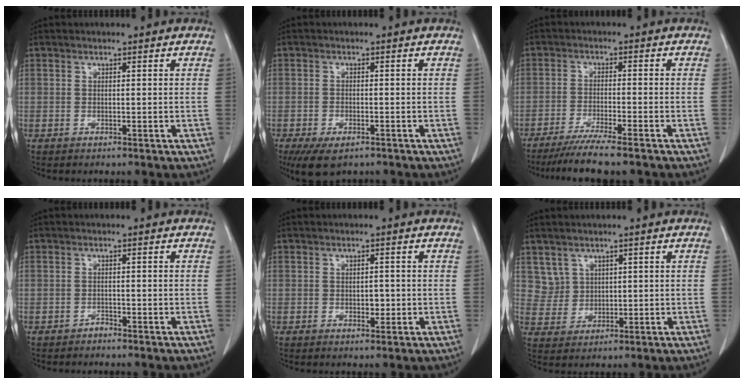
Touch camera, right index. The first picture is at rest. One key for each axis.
{"total": 6.2, "fx": -4.3, "fy": 2.6, "fz": 3.7, "tx": -0.061, "ty": -0.009, "tz": -0.067}
{"total": 8.4, "fx": -6.9, "fy": -0.5, "fz": 4.7, "tx": -0.069, "ty": -0.022, "tz": -0.110}
{"total": 0.9, "fx": -0.8, "fy": 0.3, "fz": 0.1, "tx": 0.000, "ty": 0.001, "tz": -0.016}
{"total": 2.0, "fx": -0.4, "fy": 1.3, "fz": 1.5, "tx": -0.020, "ty": 0.003, "tz": 0.000}
{"total": 4.0, "fx": 2.0, "fy": 3.4, "fz": -0.2, "tx": 0.010, "ty": 0.009, "tz": 0.045}